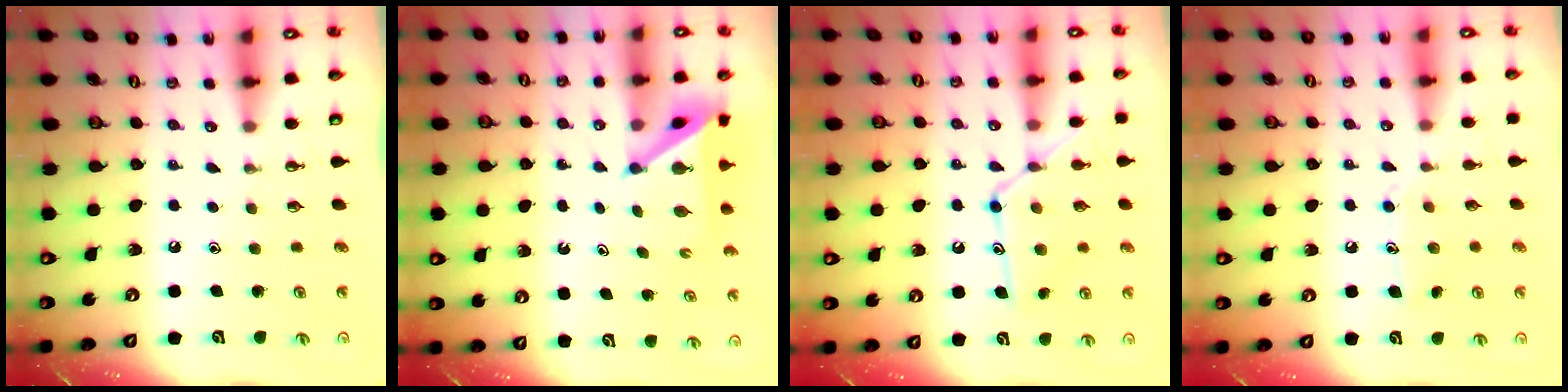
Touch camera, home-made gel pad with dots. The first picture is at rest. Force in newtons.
{"total": 5.9, "press": 5.9, "slide": 0.3}
{"total": 12.9, "press": 12.9, "slide": 0.9}
{"total": 8.6, "press": 8.6, "slide": 0.6}